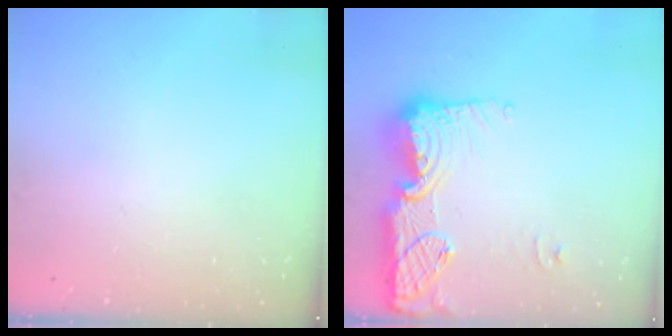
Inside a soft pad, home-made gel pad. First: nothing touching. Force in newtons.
{"total": 16.5, "press": 16.5, "slide": 1.1}